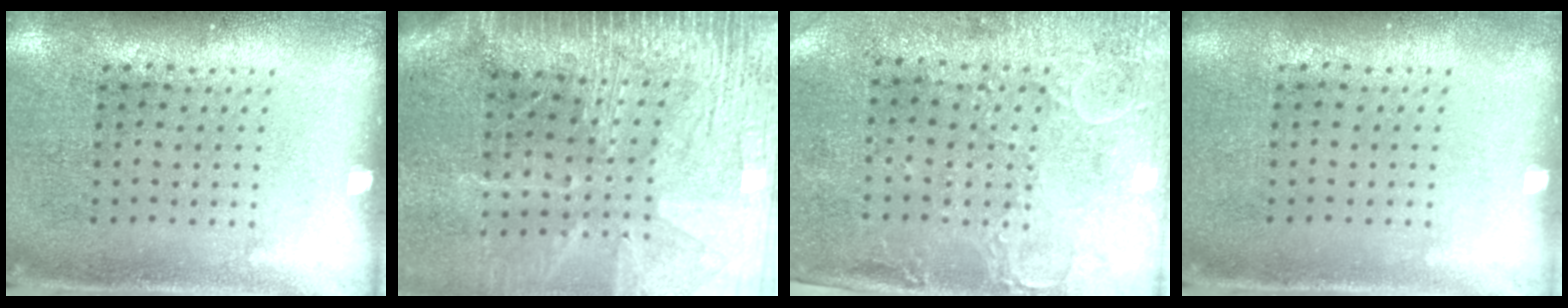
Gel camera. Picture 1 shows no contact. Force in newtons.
{"total": 3.6, "press": 3.3, "slide": 1.6}
{"total": 3.0, "press": 2.3, "slide": 1.9}
{"total": 0.0}